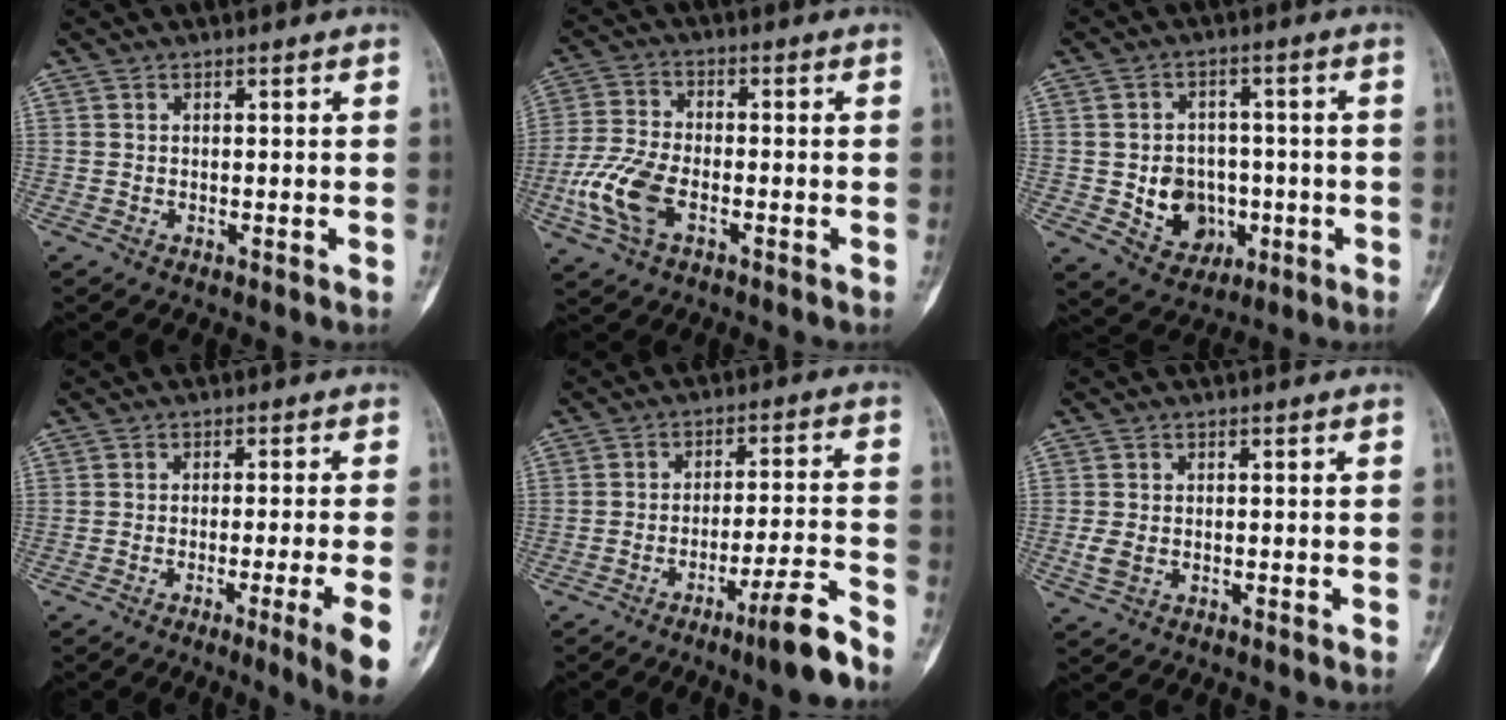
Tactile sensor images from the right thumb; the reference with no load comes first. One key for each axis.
{"total": 10.2, "fx": -3.7, "fy": 5.5, "fz": 7.8, "tx": -0.182, "ty": 0.011, "tz": -0.075}
{"total": 9.2, "fx": -1.8, "fy": 7.7, "fz": 4.7, "tx": -0.030, "ty": 0.012, "tz": -0.018}
{"total": 7.8, "fx": -3.5, "fy": -1.0, "fz": 6.9, "tx": -0.100, "ty": -0.005, "tz": -0.055}
{"total": 9.4, "fx": -6.7, "fy": 0.1, "fz": 6.5, "tx": -0.099, "ty": 0.046, "tz": -0.110}
{"total": 2.3, "fx": -0.6, "fy": 1.5, "fz": 1.7, "tx": -0.041, "ty": 0.002, "tz": -0.013}